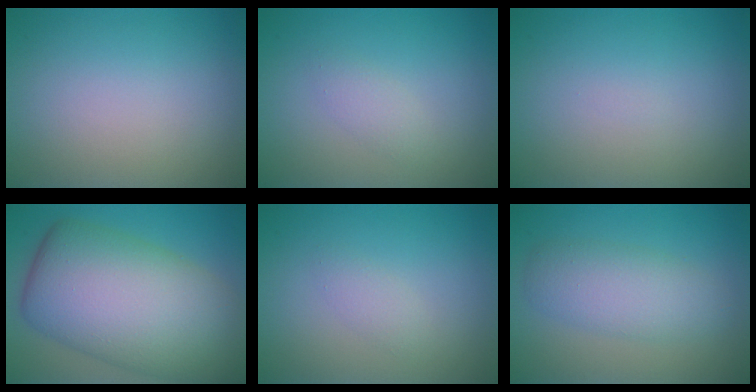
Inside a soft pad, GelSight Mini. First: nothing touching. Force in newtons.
{"total": 1.3, "press": 1.3, "slide": 0.1}
{"total": 0.0}
{"total": 13.7, "press": 13.7, "slide": 0.5}
{"total": 1.1, "press": 1.1, "slide": 0.1}
{"total": 4.0, "press": 4.0, "slide": 0.1}